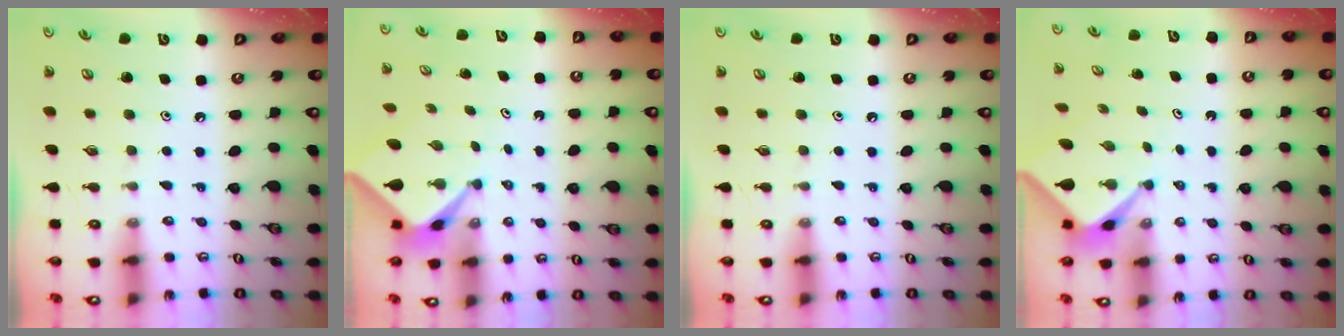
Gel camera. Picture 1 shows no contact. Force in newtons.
{"total": 2.5, "press": 2.5, "slide": 0.2}
{"total": 0.0}
{"total": 2.3, "press": 2.2, "slide": 0.3}